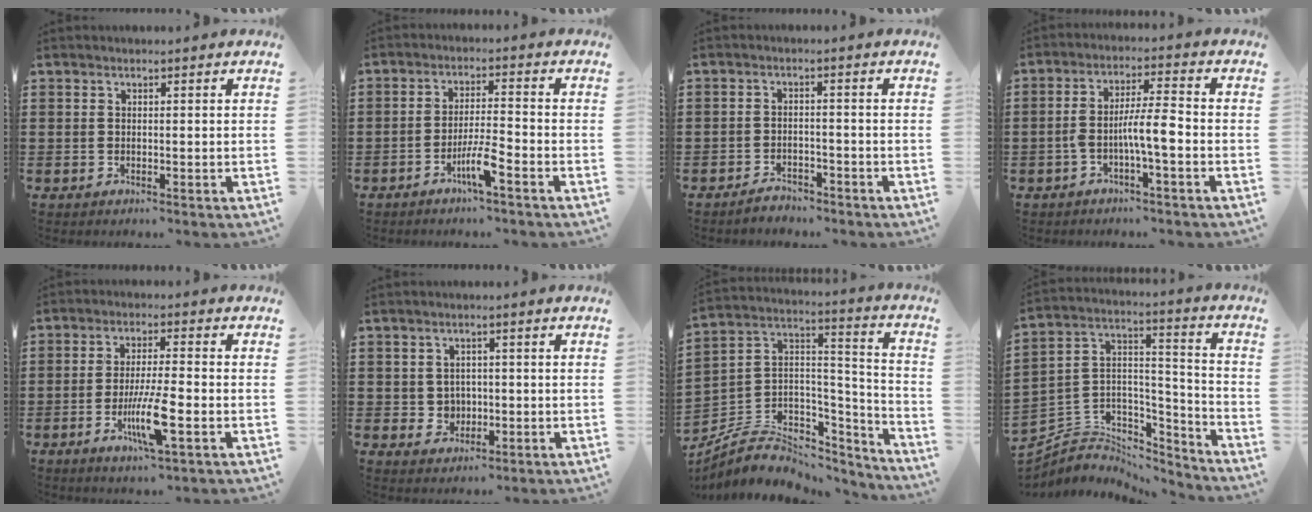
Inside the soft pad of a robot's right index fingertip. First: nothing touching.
{"total": 4.9, "force": [-2.8, 0.3, 3.9], "torque": [-0.080, -0.006, -0.055]}
{"total": 2.5, "force": [-2.4, 0.5, 0.4], "torque": [-0.012, 0.004, -0.049]}
{"total": 6.5, "force": [-2.2, 1.4, 5.9], "torque": [-0.110, 0.007, -0.044]}
{"total": 8.3, "force": [-2.8, 1.3, 7.7], "torque": [-0.148, -0.013, -0.051]}
{"total": 2.5, "force": [-0.2, 2.3, 0.8], "torque": [-0.026, 0.008, -0.007]}
{"total": 7.2, "force": [-4.1, 5.5, 2.2], "torque": [-0.057, 0.004, -0.070]}
{"total": 4.8, "force": [-3.5, 3.3, 0.7], "torque": [-0.043, -0.012, -0.074]}